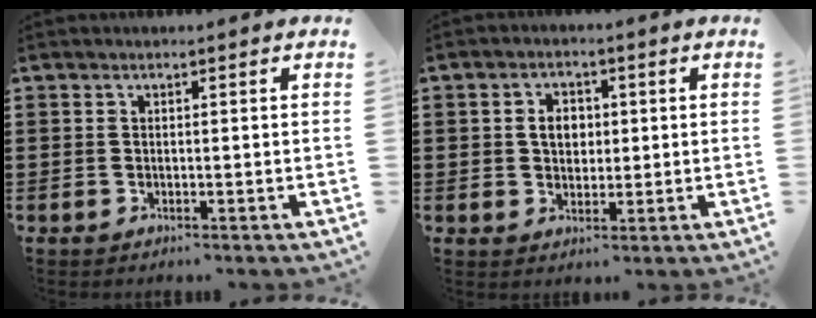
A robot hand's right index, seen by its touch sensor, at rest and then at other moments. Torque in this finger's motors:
{"motor_torque": [0.89, 0.68, 0.39, 0.09]}